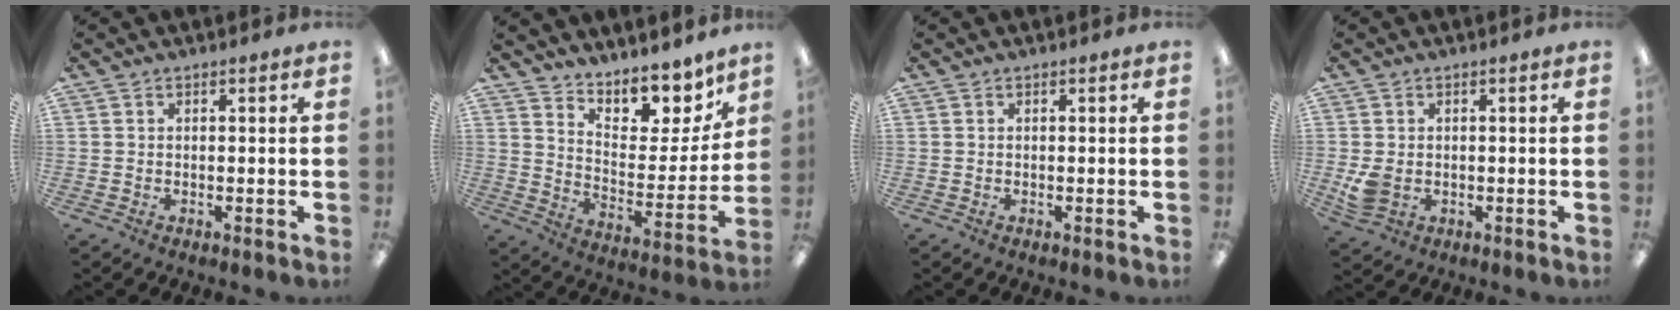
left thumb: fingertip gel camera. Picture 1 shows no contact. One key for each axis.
{"total": 10.2, "fx": 9.0, "fy": 3.9, "fz": 2.8, "tx": -0.031, "ty": -0.088, "tz": 0.157}
{"total": 0.0}
{"total": 4.4, "fx": -0.3, "fy": 3.4, "fz": 2.9, "tx": -0.056, "ty": -0.002, "tz": -0.006}